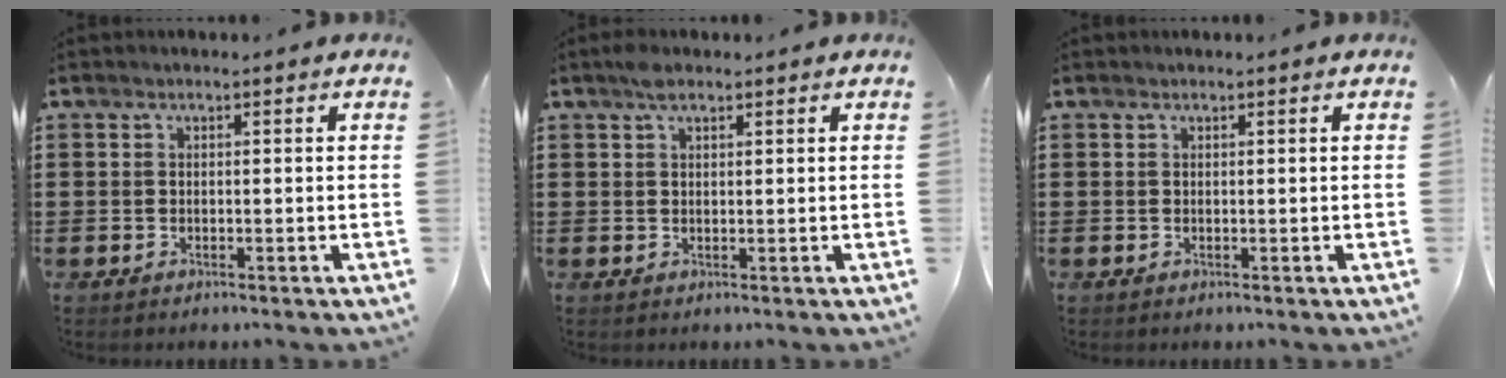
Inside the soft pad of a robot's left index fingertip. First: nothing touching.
{"total": 2.1, "force": [1.4, 0.9, 1.2], "torque": [-0.021, 0.001, 0.023]}
{"total": 0.0}